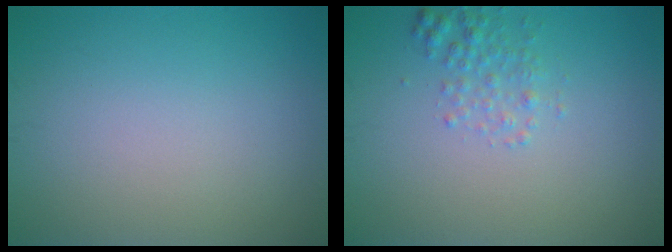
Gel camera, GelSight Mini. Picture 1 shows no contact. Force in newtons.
{"total": 1.7, "press": 1.7, "slide": 0.1}